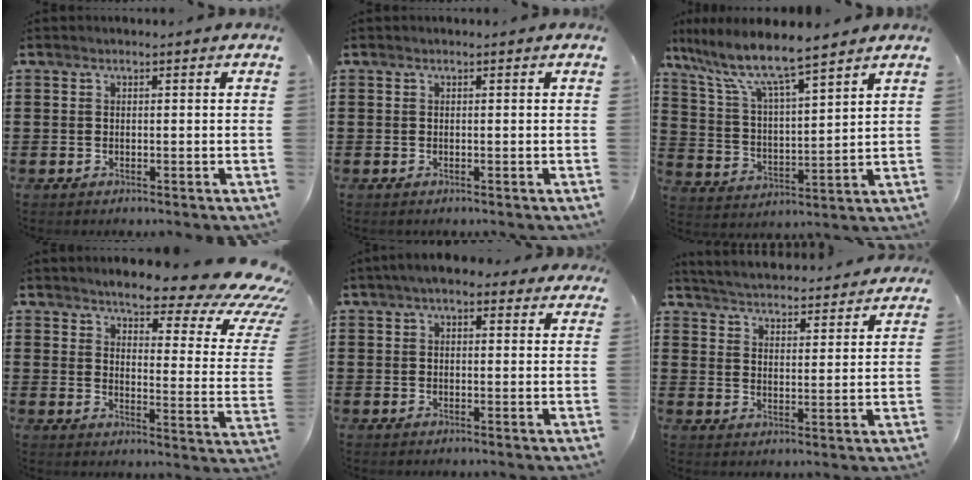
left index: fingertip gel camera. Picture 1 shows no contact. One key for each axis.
{"total": 0.0}
{"total": 8.2, "fx": 6.8, "fy": 0.9, "fz": 4.4, "tx": -0.114, "ty": -0.038, "tz": 0.114}
{"total": 8.1, "fx": 6.5, "fy": 1.1, "fz": 4.8, "tx": -0.089, "ty": -0.053, "tz": 0.104}
{"total": 4.3, "fx": 3.2, "fy": 1.6, "fz": 2.5, "tx": -0.058, "ty": 0.005, "tz": 0.058}
{"total": 4.2, "fx": 4.1, "fy": -0.5, "fz": -0.2, "tx": -0.021, "ty": -0.036, "tz": 0.067}